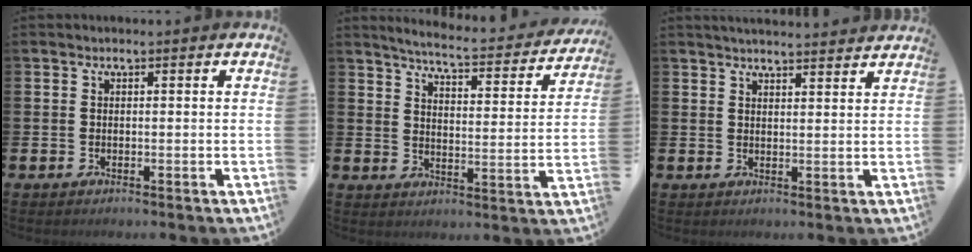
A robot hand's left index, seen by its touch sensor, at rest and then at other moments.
{"total": 5.3, "force": [4.9, 0.2, 1.7], "torque": [-0.051, -0.042, 0.078]}
{"total": 3.2, "force": [3.2, -0.2, 0.2], "torque": [-0.008, -0.019, 0.058]}